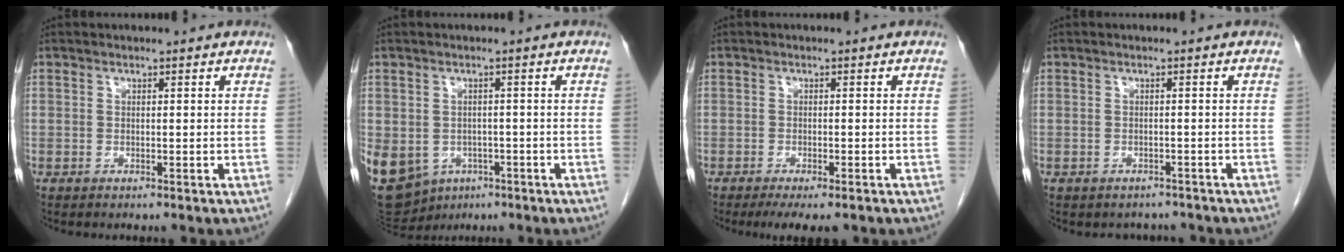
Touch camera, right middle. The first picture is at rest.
{"total": 25.3, "force": [-9.8, 20.9, 10.2], "torque": [-0.368, -0.012, -0.127]}
{"total": 5.6, "force": [-4.2, 1.4, 3.4], "torque": [-0.043, -0.010, -0.060]}
{"total": 3.0, "force": [-2.6, 1.5, -0.1], "torque": [0.001, 0.006, -0.035]}